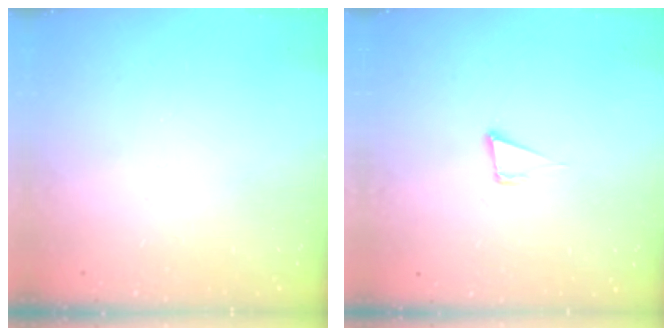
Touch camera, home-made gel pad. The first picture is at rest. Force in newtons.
{"total": 4.2, "press": 2.8, "slide": 3.1}